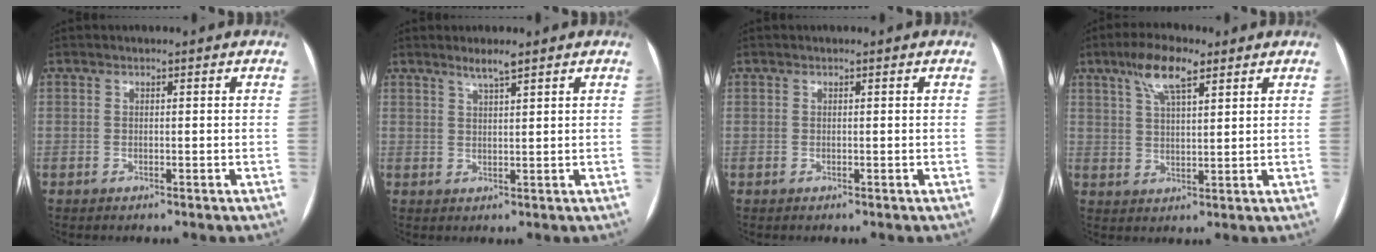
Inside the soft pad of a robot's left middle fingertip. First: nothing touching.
{"total": 2.5, "force": [2.0, -0.2, 1.5], "torque": [-0.037, -0.001, 0.039]}
{"total": 0.0}
{"total": 7.3, "force": [4.5, 1.8, 5.5], "torque": [-0.114, 0.012, 0.082]}